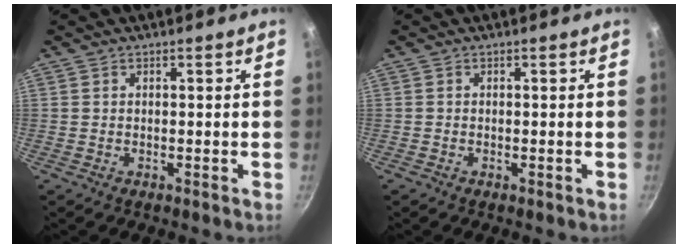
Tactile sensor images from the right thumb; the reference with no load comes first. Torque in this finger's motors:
{"motor_torque": [0.21, -0.31, -0.13, -0.05, 0.07]}